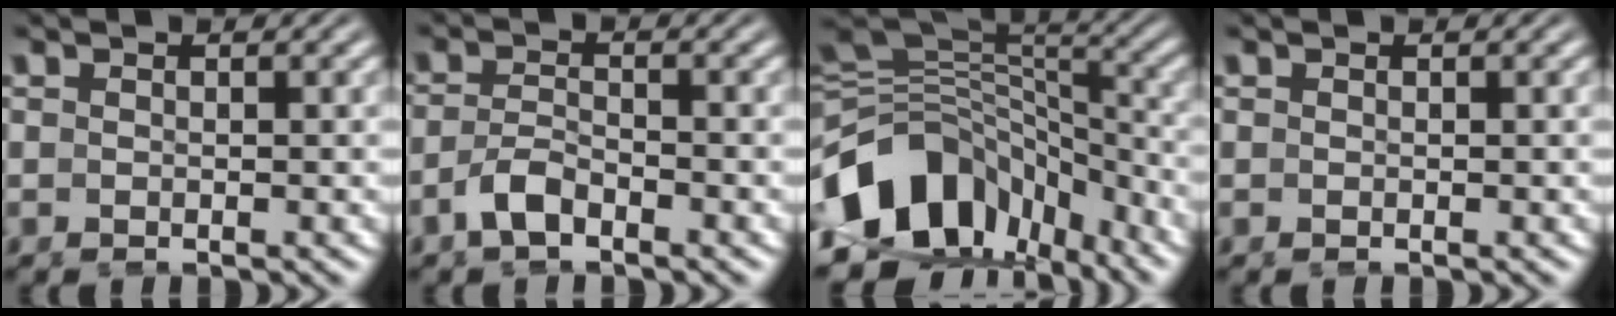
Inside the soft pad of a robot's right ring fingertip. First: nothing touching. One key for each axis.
{"total": 2.5, "fx": -1.9, "fy": 0.7, "fz": 1.4, "tx": -0.022, "ty": -0.005, "tz": -0.031}
{"total": 14.7, "fx": -5.9, "fy": 10.4, "fz": 8.6, "tx": -0.159, "ty": -0.038, "tz": -0.083}
{"total": 0.0}